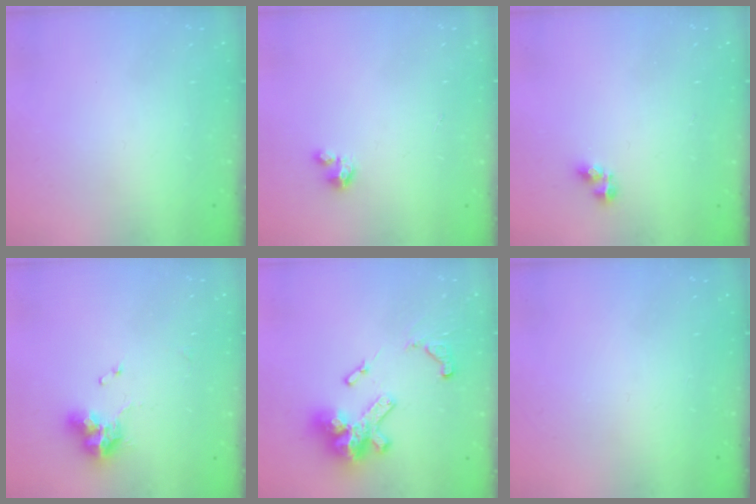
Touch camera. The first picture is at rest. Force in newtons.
{"total": 3.0, "press": 3.0, "slide": 0.3}
{"total": 4.4, "press": 4.4, "slide": 0.3}
{"total": 9.0, "press": 9.0, "slide": 0.5}
{"total": 17.8, "press": 17.7, "slide": 1.9}
{"total": 0.0}